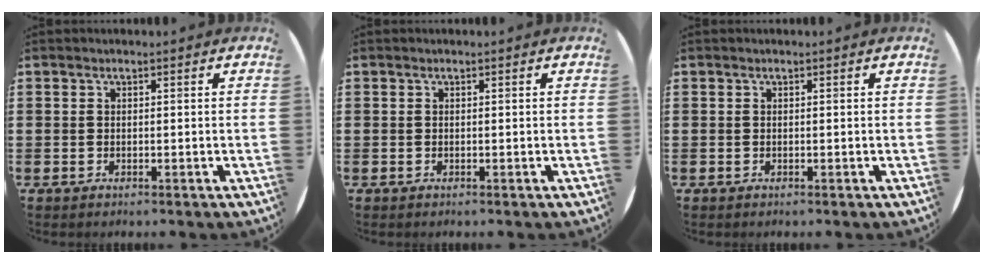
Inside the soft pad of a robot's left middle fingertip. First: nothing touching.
{"total": 0.0}
{"total": 0.0}